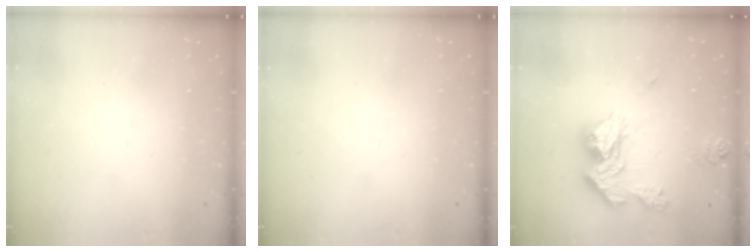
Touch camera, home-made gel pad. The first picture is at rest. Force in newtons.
{"total": 0.0}
{"total": 16.0, "press": 16.0, "slide": 1.5}